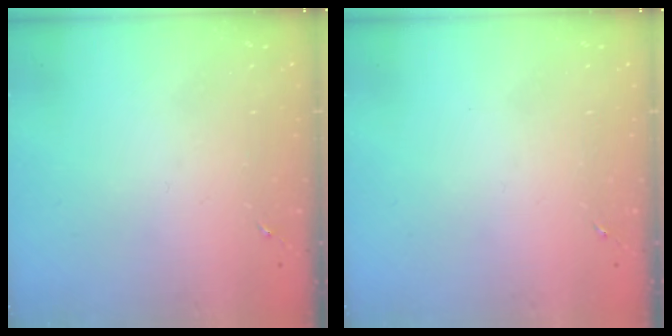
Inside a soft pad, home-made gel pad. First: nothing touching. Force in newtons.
{"total": 0.0}